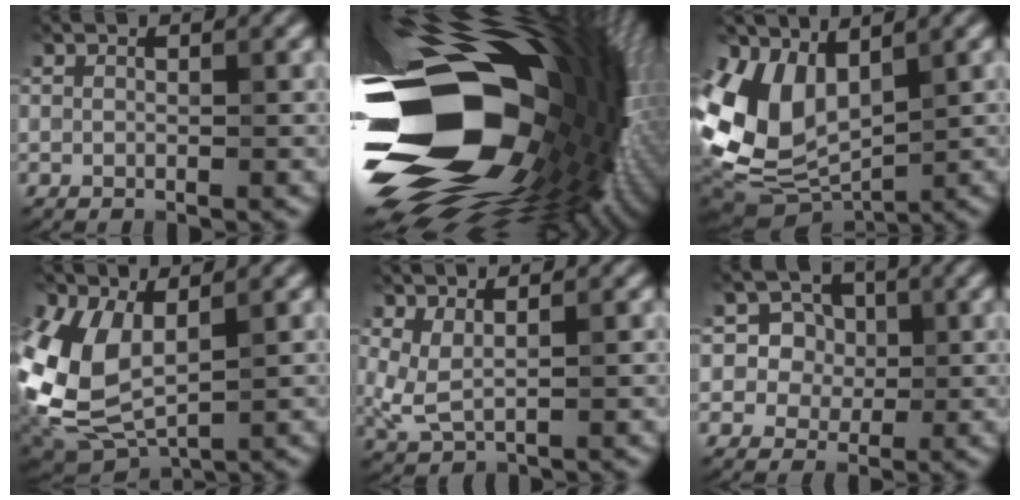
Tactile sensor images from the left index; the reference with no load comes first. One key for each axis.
{"total": 21.6, "fx": -2.3, "fy": 13.2, "fz": 16.9, "tx": -0.305, "ty": -0.043, "tz": -0.045}
{"total": 7.9, "fx": 1.5, "fy": 5.4, "fz": 5.5, "tx": -0.123, "ty": -0.019, "tz": 0.034}
{"total": 7.7, "fx": 1.3, "fy": 4.6, "fz": 6.1, "tx": -0.148, "ty": -0.005, "tz": 0.023}
{"total": 2.4, "fx": 1.0, "fy": 1.1, "fz": 1.9, "tx": -0.048, "ty": -0.005, "tz": 0.022}
{"total": 4.8, "fx": 1.4, "fy": 4.3, "fz": 1.7, "tx": -0.018, "ty": 0.005, "tz": 0.016}